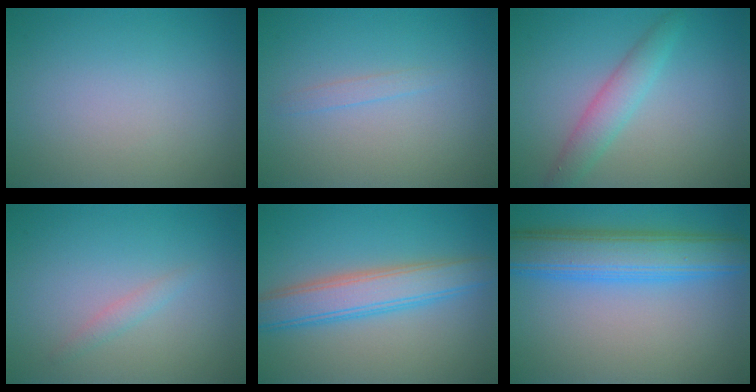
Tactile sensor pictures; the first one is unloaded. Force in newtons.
{"total": 0.8, "press": 0.8, "slide": 0.1}
{"total": 2.8, "press": 2.8, "slide": 0.0}
{"total": 0.9, "press": 0.8, "slide": 0.0}
{"total": 4.9, "press": 4.9, "slide": 0.1}
{"total": 6.8, "press": 6.8, "slide": 0.3}